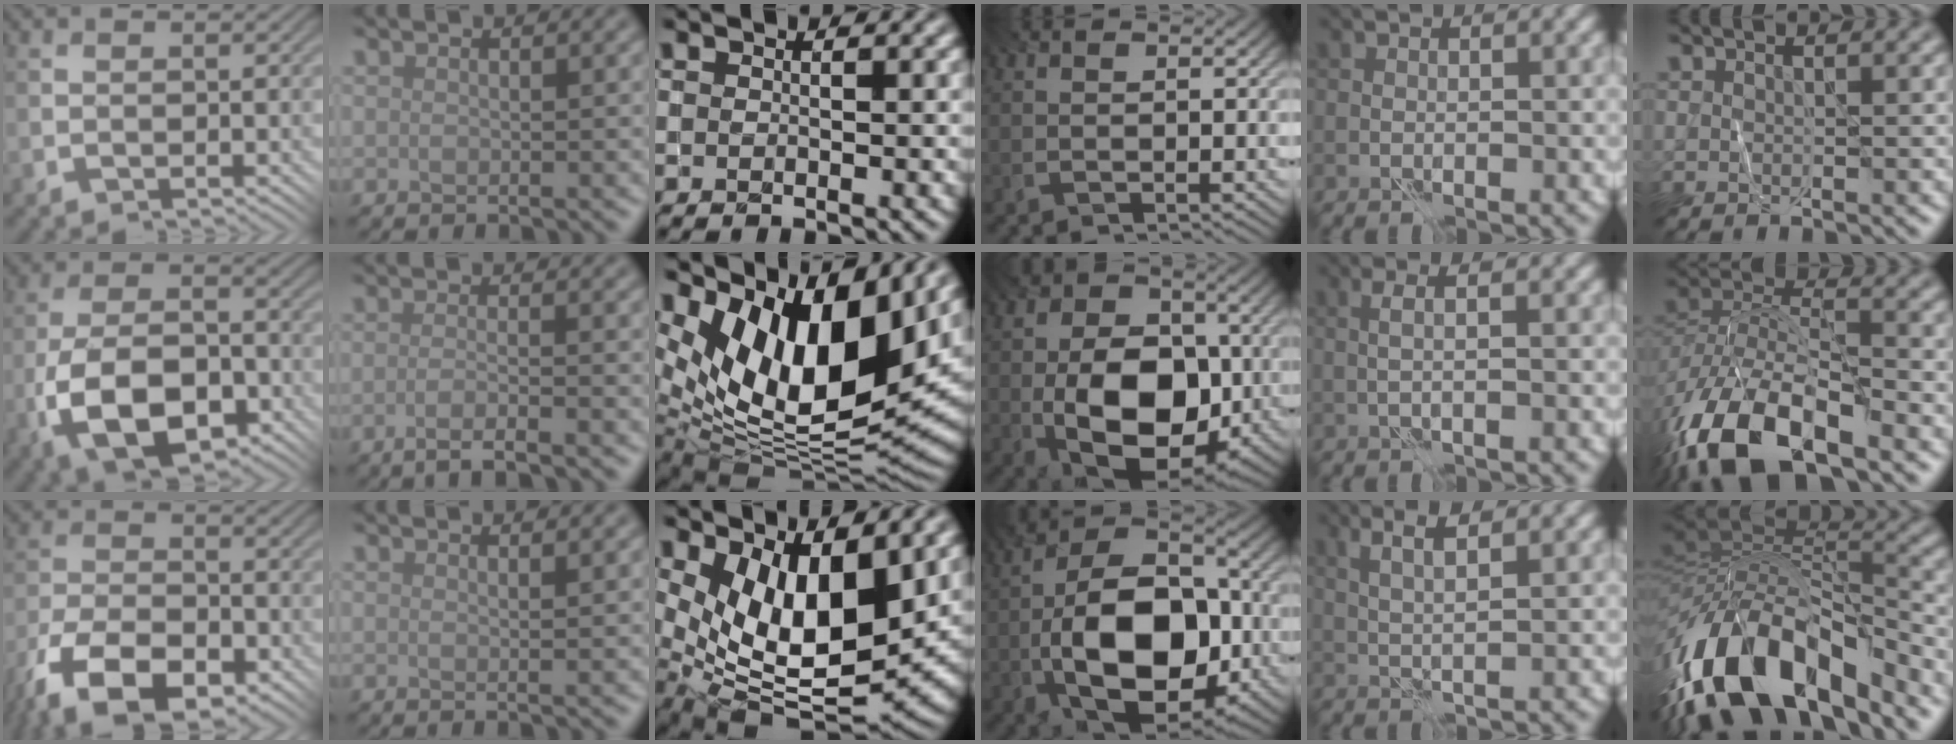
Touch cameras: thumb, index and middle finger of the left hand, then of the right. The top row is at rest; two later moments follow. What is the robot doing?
{"motion": "fold", "object": "shorts"}